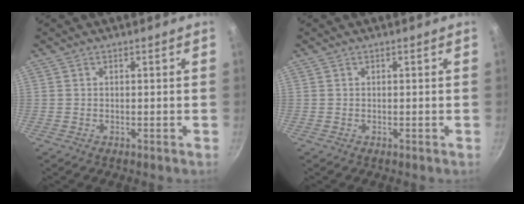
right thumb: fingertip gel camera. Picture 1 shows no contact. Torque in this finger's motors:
{"motor_torque": [-0.16, -0.01, 0.14, -0.11, 0.00]}